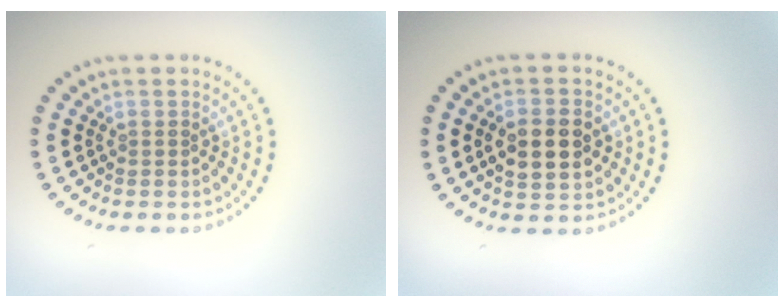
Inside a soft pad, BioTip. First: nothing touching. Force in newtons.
{"total": 4.6, "press": 4.6, "slide": 0.3}